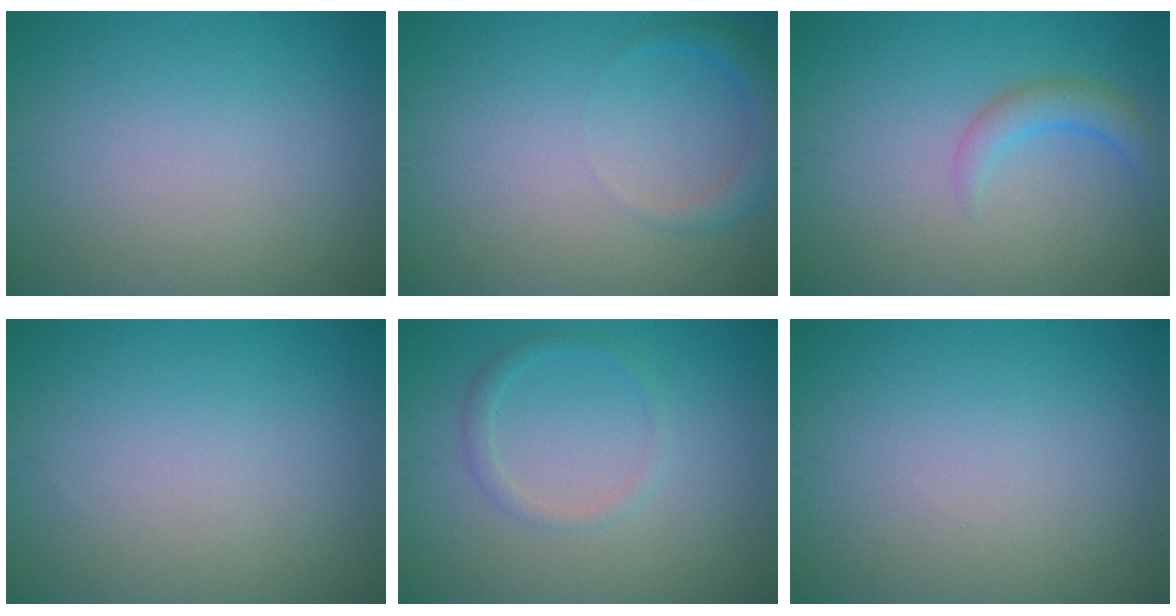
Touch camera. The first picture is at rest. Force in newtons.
{"total": 2.2, "press": 2.2, "slide": 0.2}
{"total": 2.3, "press": 2.3, "slide": 0.2}
{"total": 0.0}
{"total": 1.4, "press": 1.4, "slide": 0.0}
{"total": 0.0}